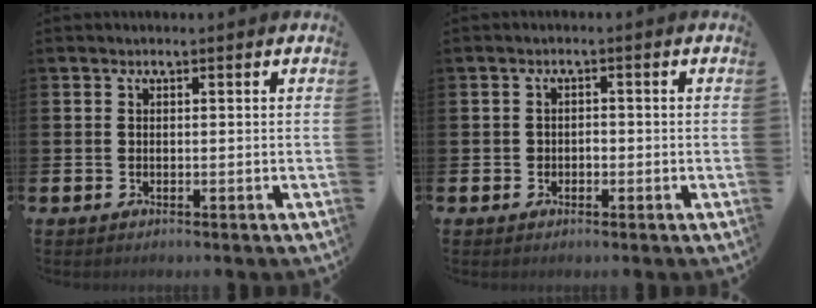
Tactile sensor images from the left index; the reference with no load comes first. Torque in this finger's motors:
{"motor_torque": [-0.17, -0.13, -0.05, 0.01]}